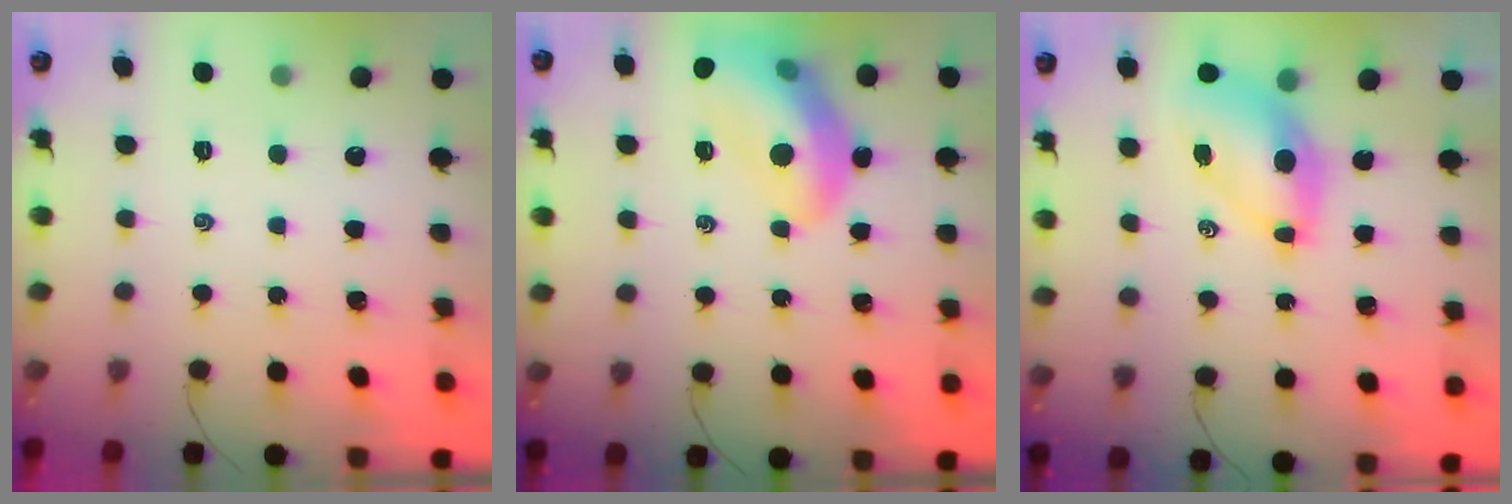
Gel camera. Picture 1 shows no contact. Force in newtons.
{"total": 15.8, "press": 15.6, "slide": 2.6}
{"total": 8.9, "press": 8.6, "slide": 2.2}